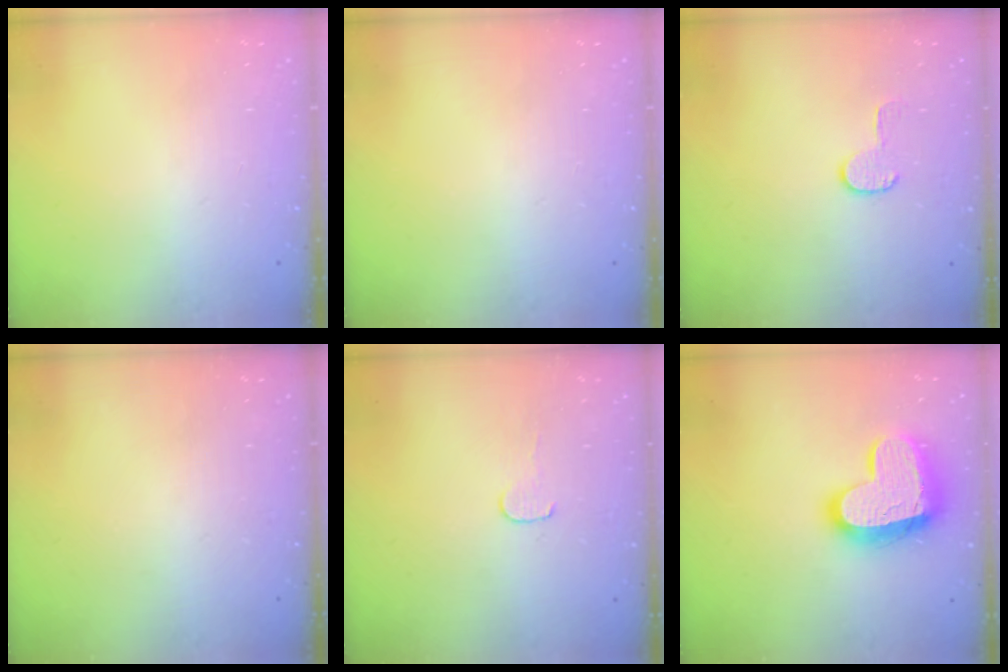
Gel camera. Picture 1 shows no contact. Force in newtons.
{"total": 0.0}
{"total": 5.9, "press": 5.9, "slide": 0.4}
{"total": 0.0}
{"total": 3.5, "press": 3.5, "slide": 0.4}
{"total": 17.7, "press": 17.7, "slide": 1.0}